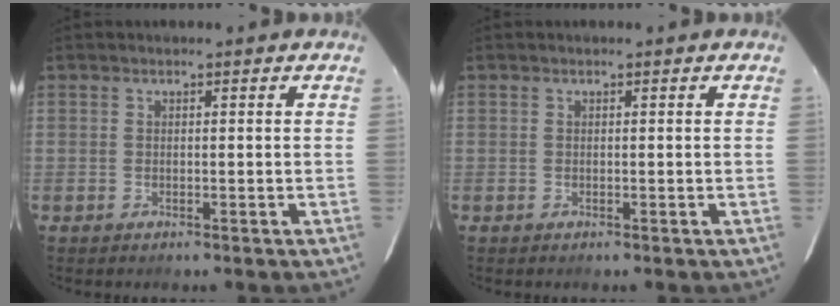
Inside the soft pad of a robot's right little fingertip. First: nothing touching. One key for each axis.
{"total": 0.0}